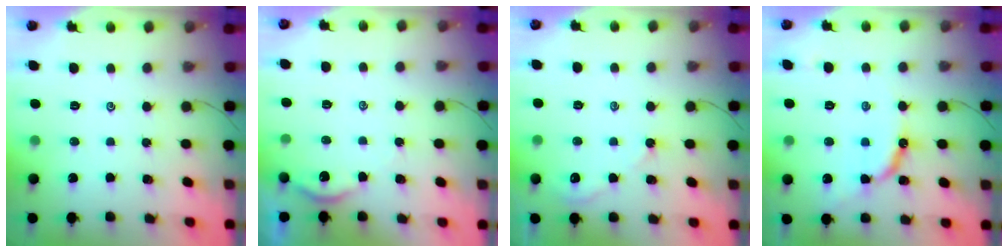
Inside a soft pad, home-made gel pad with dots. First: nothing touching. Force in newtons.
{"total": 2.9, "press": 2.9, "slide": 0.3}
{"total": 2.5, "press": 2.4, "slide": 0.4}
{"total": 9.8, "press": 9.7, "slide": 0.8}